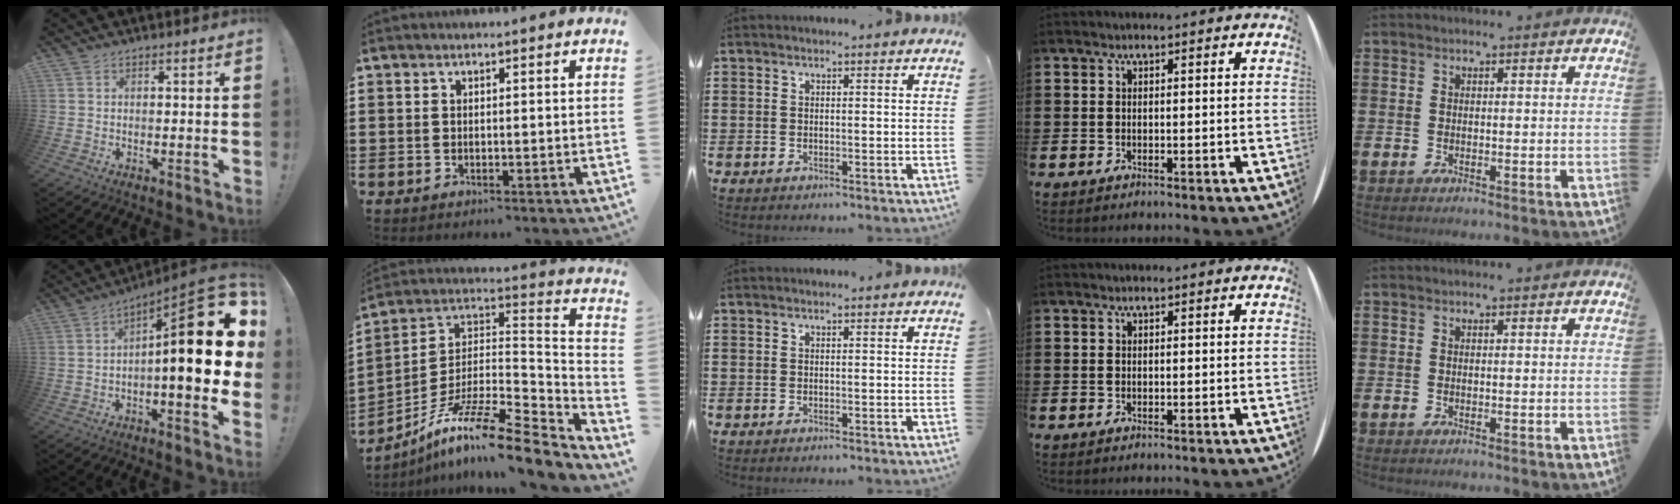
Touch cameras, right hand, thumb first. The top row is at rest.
{"thumb": {"total": 21.4, "force": [2.0, 6.2, 20.4], "torque": [-0.276, -0.013, 0.031]}, "index": {"total": 12.8, "force": [-9.6, 1.3, 8.4], "torque": [-0.150, 0.005, -0.182]}}